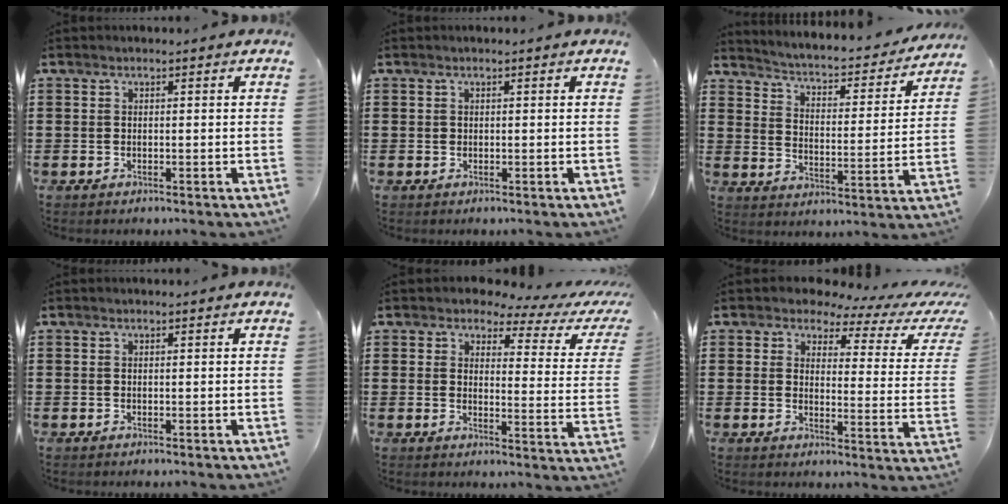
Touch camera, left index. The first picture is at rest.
{"total": 0.7, "force": [0.2, 0.6, 0.3], "torque": [-0.008, 0.004, 0.005]}
{"total": 2.4, "force": [2.2, -0.1, 0.9], "torque": [-0.036, -0.029, 0.025]}
{"total": 0.0}
{"total": 3.3, "force": [2.4, 1.2, 2.0], "torque": [-0.057, -0.010, 0.035]}
{"total": 3.6, "force": [2.6, 1.5, 2.0], "torque": [-0.051, -0.016, 0.038]}